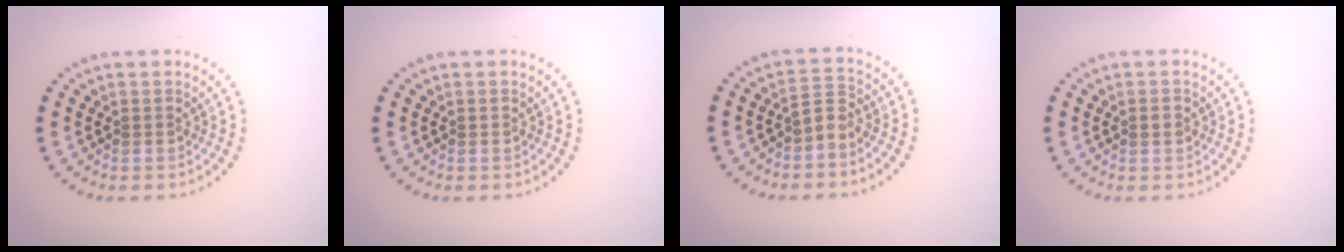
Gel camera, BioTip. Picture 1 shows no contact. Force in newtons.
{"total": 0.0}
{"total": 1.6, "press": 1.2, "slide": 1.0}
{"total": 1.0, "press": 1.0, "slide": 0.0}